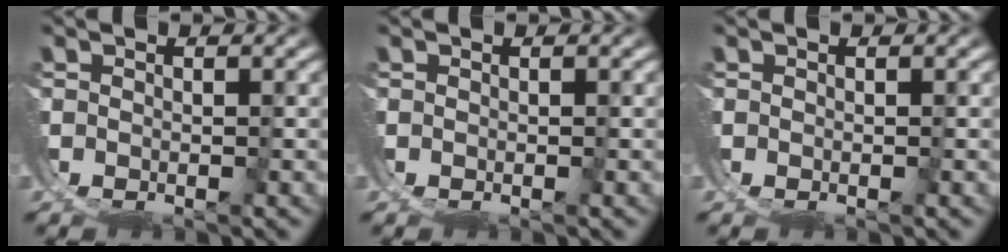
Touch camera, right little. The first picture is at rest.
{"total": 0.0}
{"total": 0.0}